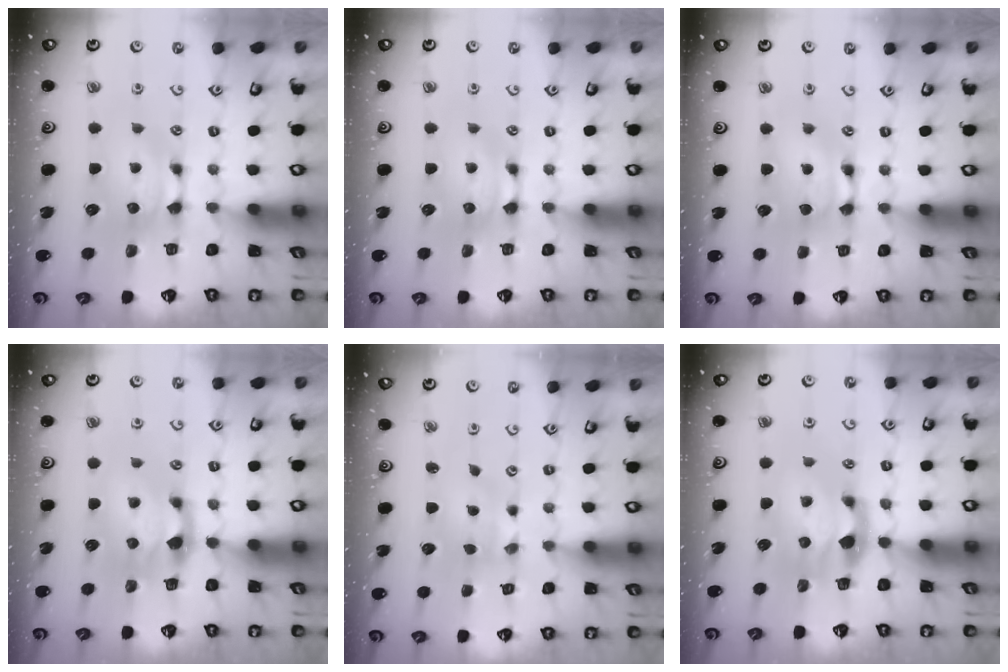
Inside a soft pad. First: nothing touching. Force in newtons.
{"total": 0.0}
{"total": 1.5, "press": 1.5, "slide": 0.1}
{"total": 1.6, "press": 1.2, "slide": 1.1}
{"total": 1.4, "press": 1.0, "slide": 0.9}
{"total": 2.9, "press": 2.6, "slide": 1.3}